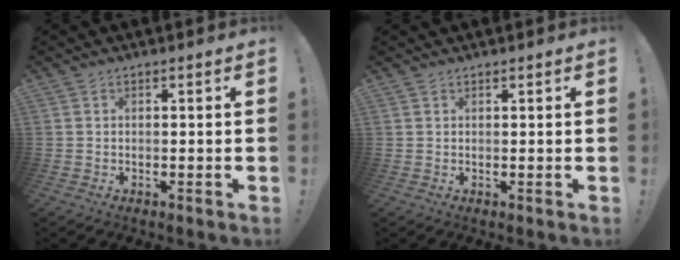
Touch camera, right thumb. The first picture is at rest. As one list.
[{"total": 0.6, "force": [0.5, 0.1, 0.1], "torque": [0.001, -0.002, 0.010]}]